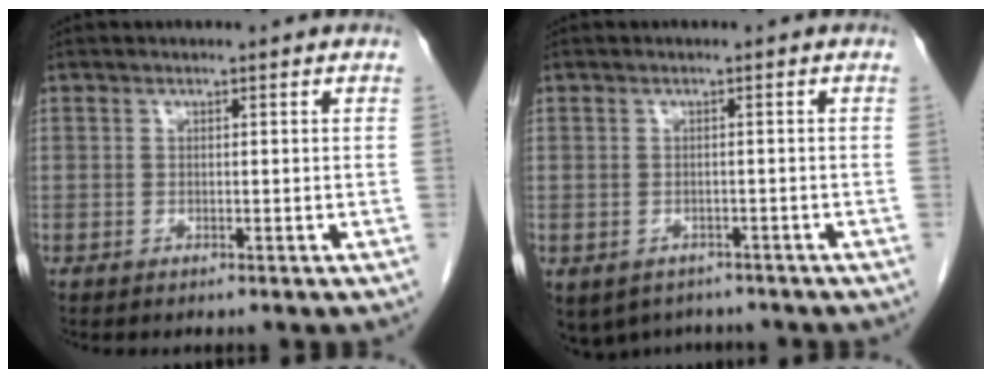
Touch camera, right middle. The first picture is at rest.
{"total": 7.8, "force": [-6.1, 4.6, 1.7], "torque": [-0.033, 0.001, -0.074]}